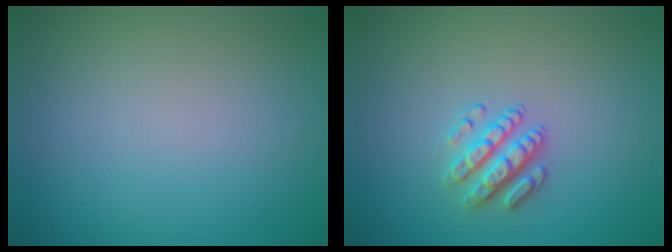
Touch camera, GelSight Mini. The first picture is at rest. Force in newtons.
{"total": 2.6, "press": 2.5, "slide": 0.7}